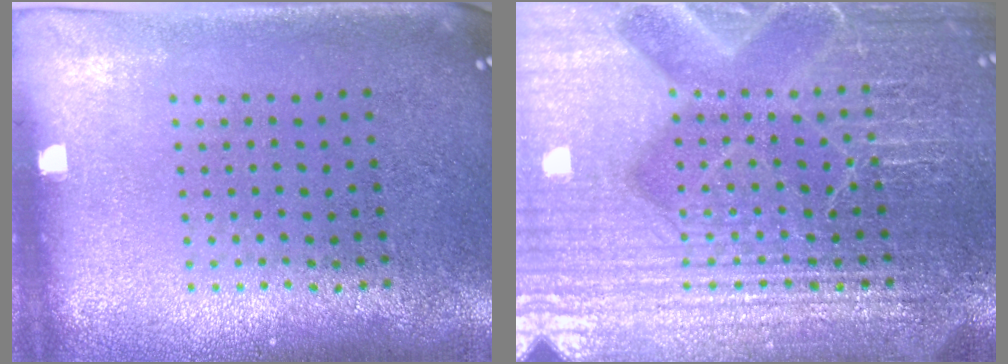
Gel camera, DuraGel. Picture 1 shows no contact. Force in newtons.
{"total": 7.6, "press": 7.5, "slide": 1.0}